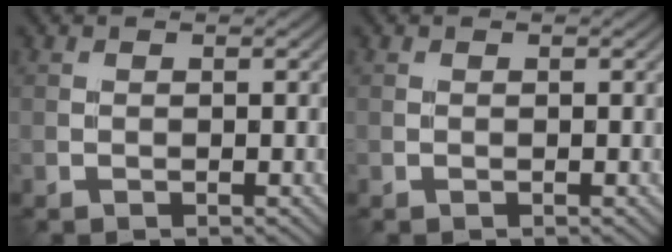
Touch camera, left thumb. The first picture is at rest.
{"total": 0.0}